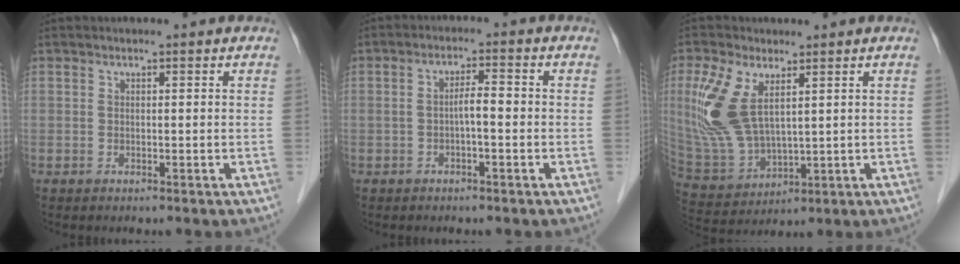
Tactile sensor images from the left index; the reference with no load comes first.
{"total": 3.2, "force": [-0.7, 0.5, 3.1], "torque": [-0.050, 0.010, -0.011]}
{"total": 10.6, "force": [3.6, 4.8, 8.7], "torque": [-0.215, -0.001, 0.085]}